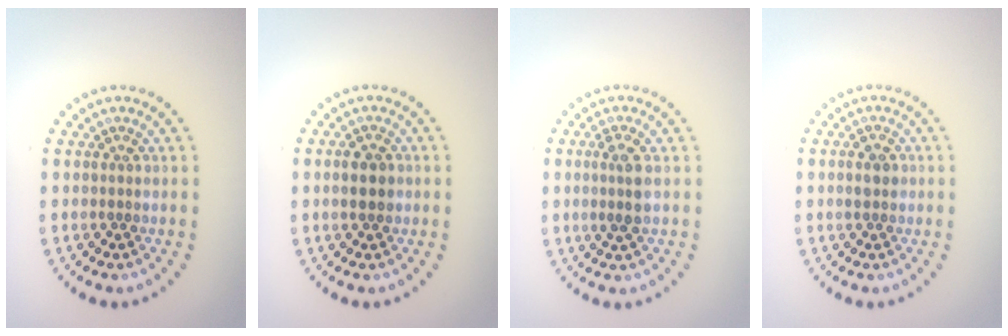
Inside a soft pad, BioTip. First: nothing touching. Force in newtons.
{"total": 2.4, "press": 2.4, "slide": 0.1}
{"total": 2.0, "press": 1.8, "slide": 0.8}
{"total": 1.6, "press": 1.6, "slide": 0.1}